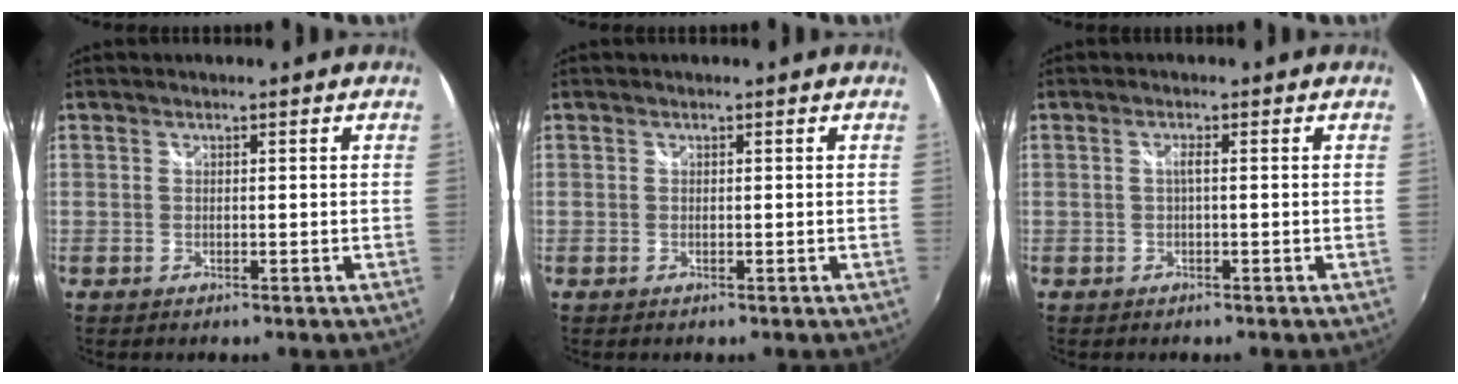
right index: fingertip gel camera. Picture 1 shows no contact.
{"total": 0.0}
{"total": 1.1, "force": [-0.2, -0.1, 1.1], "torque": [-0.019, 0.003, -0.006]}